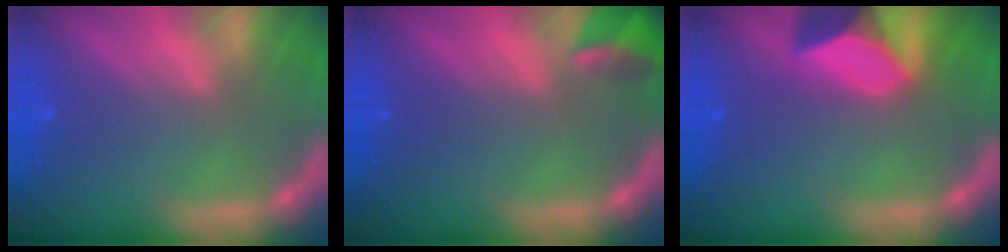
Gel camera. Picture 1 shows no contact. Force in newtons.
{"total": 2.9}
{"total": 8.0}